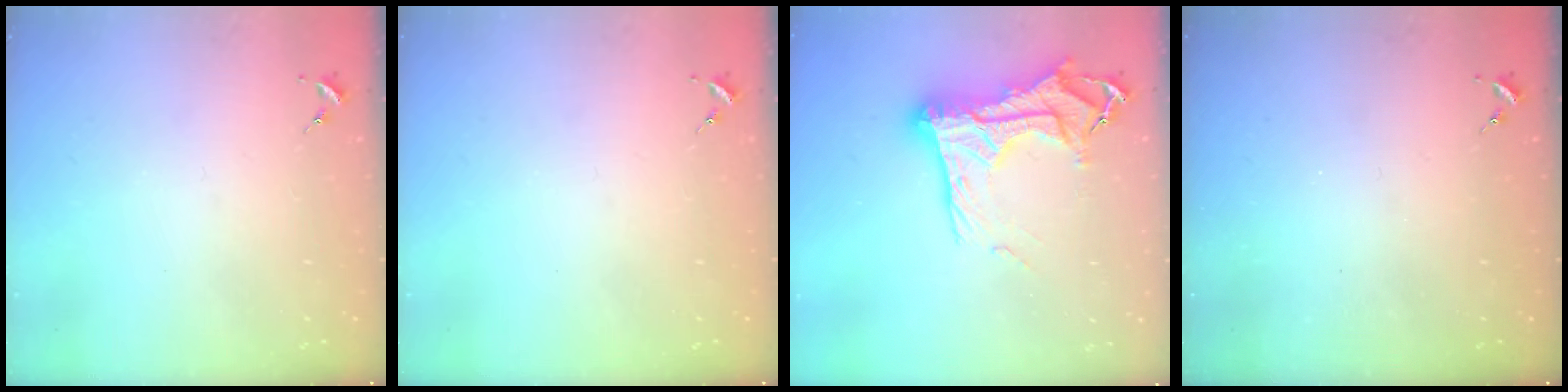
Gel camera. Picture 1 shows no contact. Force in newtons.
{"total": 0.0}
{"total": 21.2, "press": 21.1, "slide": 1.9}
{"total": 0.0}